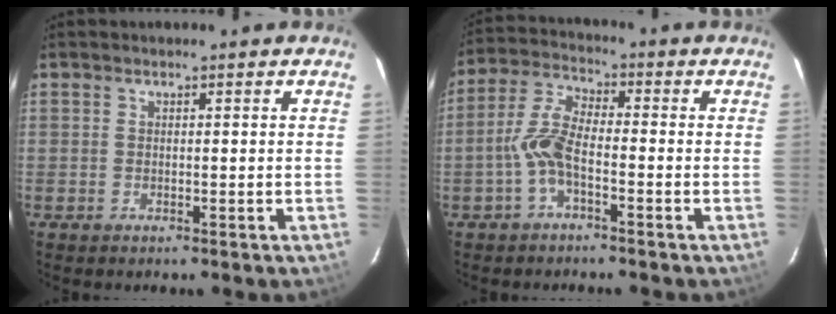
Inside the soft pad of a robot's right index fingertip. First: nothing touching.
{"total": 6.5, "force": [-2.5, 2.4, 5.5], "torque": [-0.126, 0.013, -0.054]}